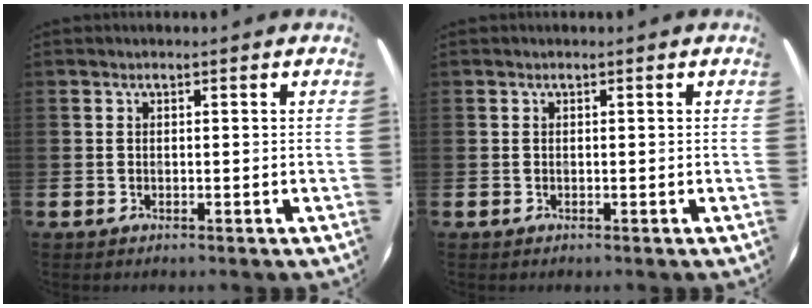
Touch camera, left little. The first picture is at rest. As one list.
[{"total": 0.0}]